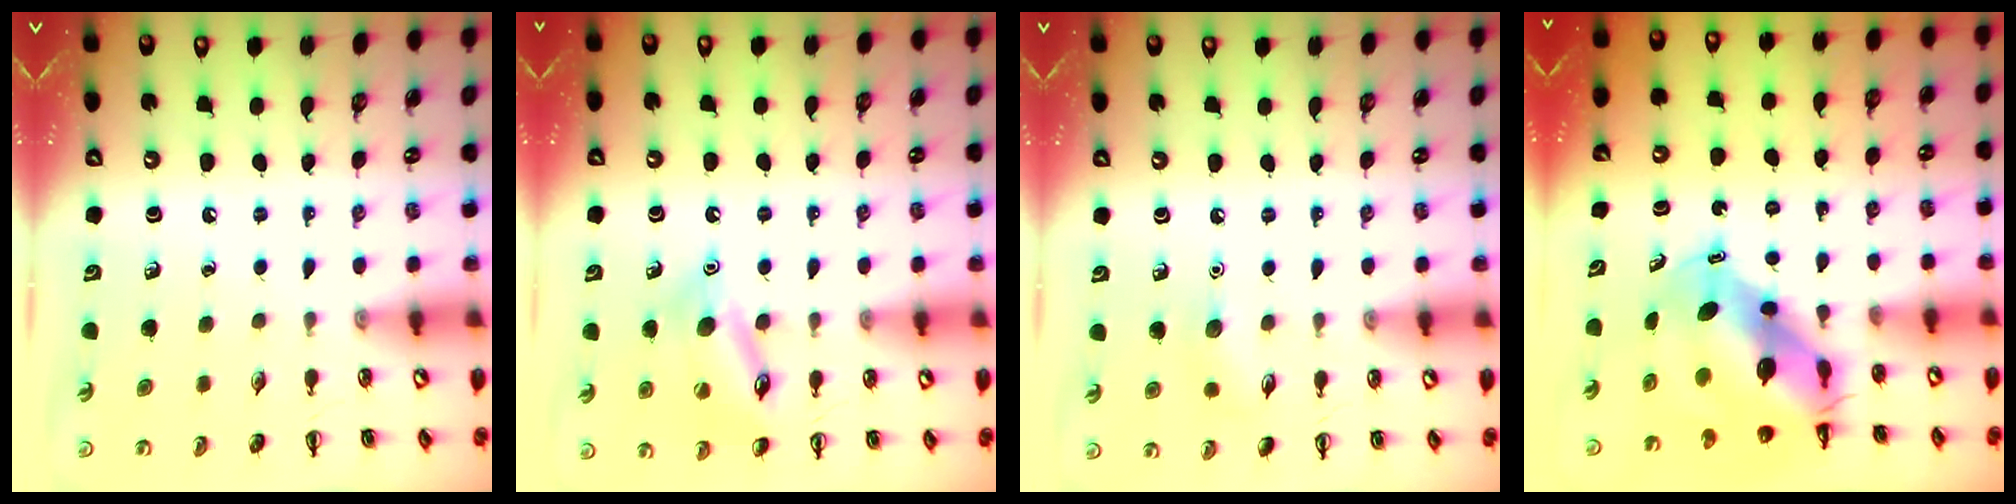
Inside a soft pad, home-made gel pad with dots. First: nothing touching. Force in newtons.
{"total": 13.2, "press": 13.1, "slide": 1.4}
{"total": 6.4, "press": 6.2, "slide": 1.6}
{"total": 8.5, "press": 8.1, "slide": 2.4}